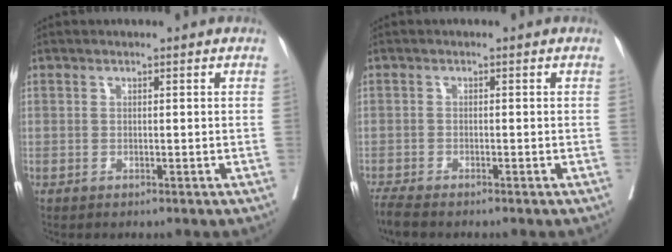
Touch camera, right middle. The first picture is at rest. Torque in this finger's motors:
{"motor_torque": [0.02, -0.02, 0.05, 0.00]}